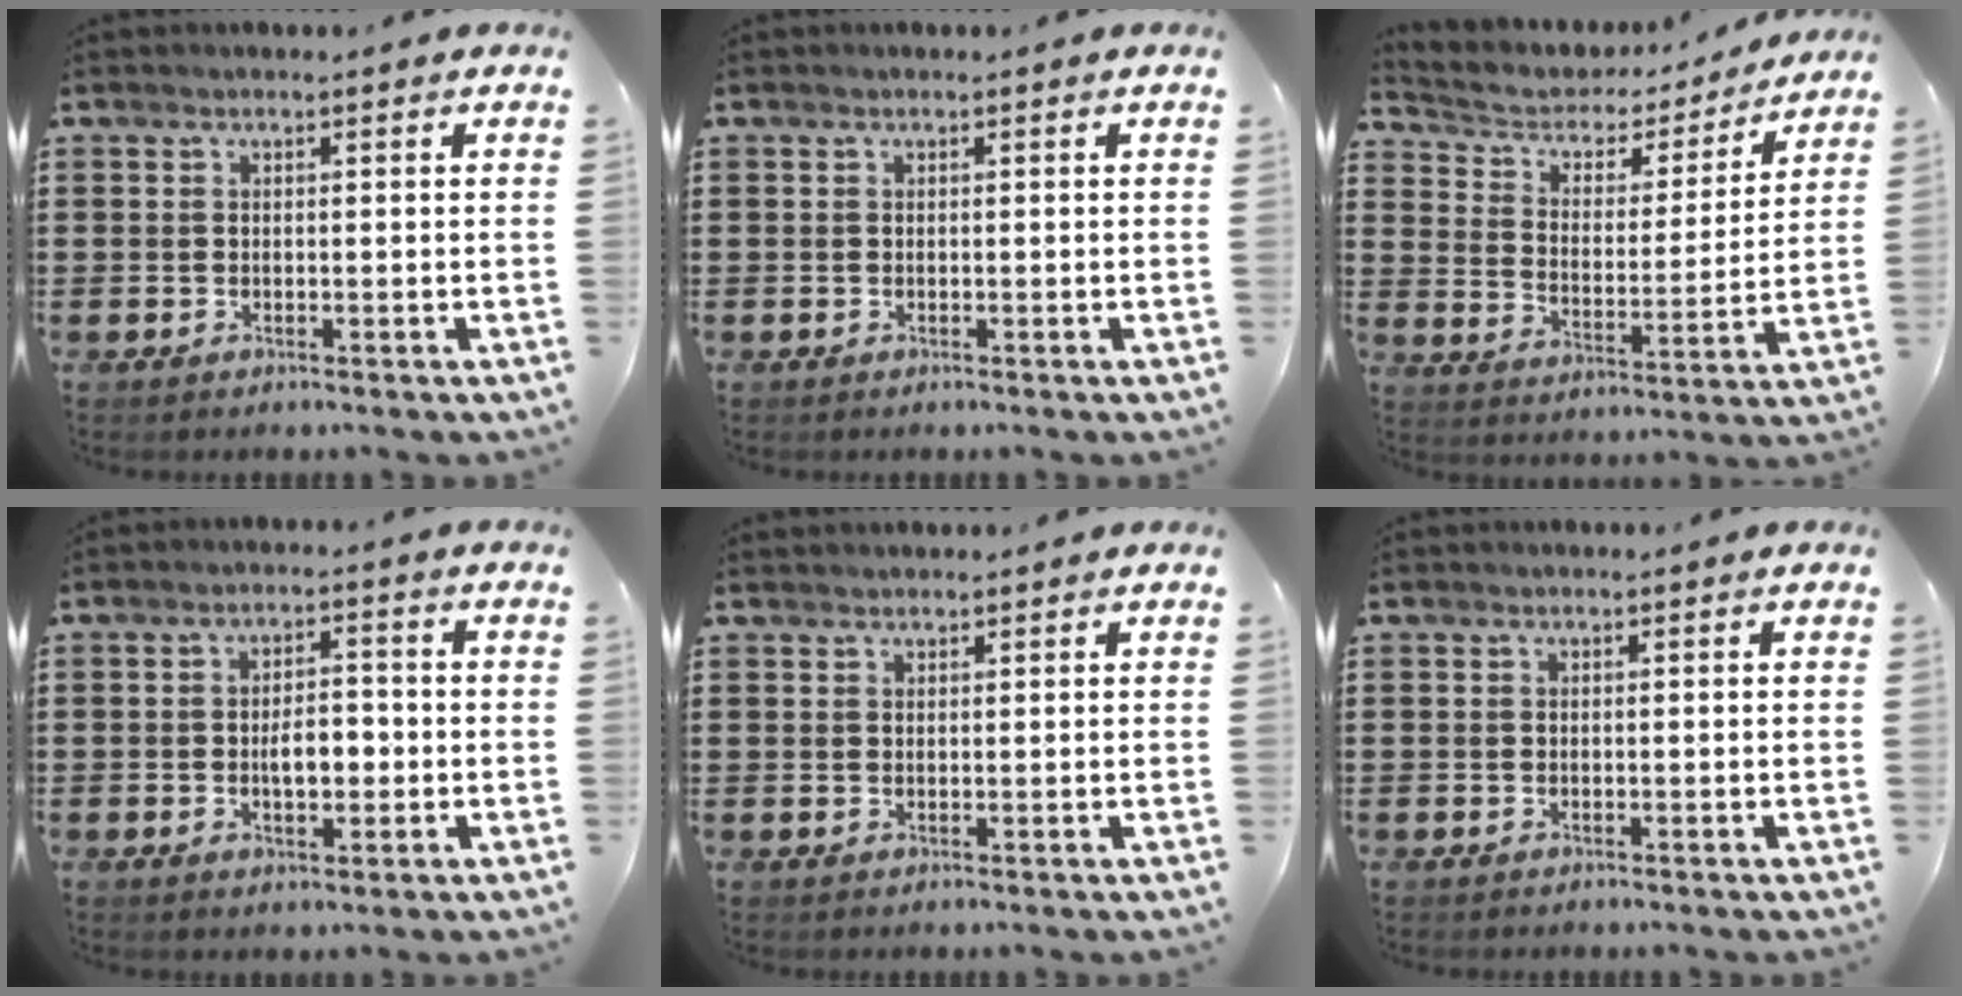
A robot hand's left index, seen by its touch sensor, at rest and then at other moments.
{"total": 0.0}
{"total": 3.7, "force": [3.0, 1.9, 0.7], "torque": [-0.039, -0.025, 0.043]}
{"total": 4.6, "force": [-0.8, 2.1, 4.0], "torque": [-0.059, -0.002, -0.022]}
{"total": 0.9, "force": [0.9, 0.0, 0.1], "torque": [-0.004, -0.001, 0.017]}
{"total": 0.0}